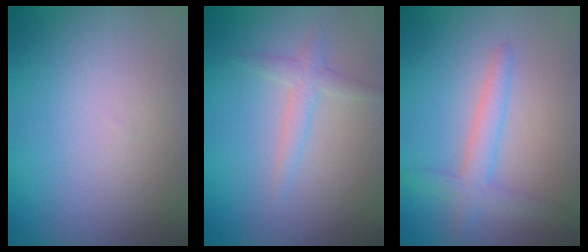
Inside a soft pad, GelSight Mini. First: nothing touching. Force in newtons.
{"total": 1.7, "press": 1.7, "slide": 0.1}
{"total": 2.7, "press": 2.6, "slide": 0.1}